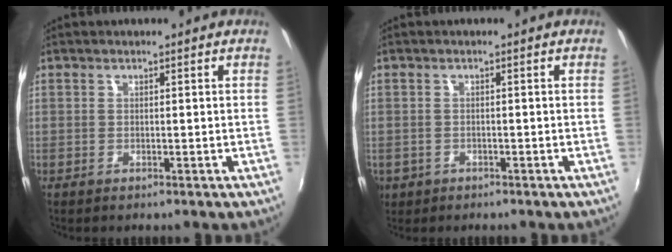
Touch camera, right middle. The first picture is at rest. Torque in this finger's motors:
{"motor_torque": [-0.01, -0.10, 0.00, 0.01]}